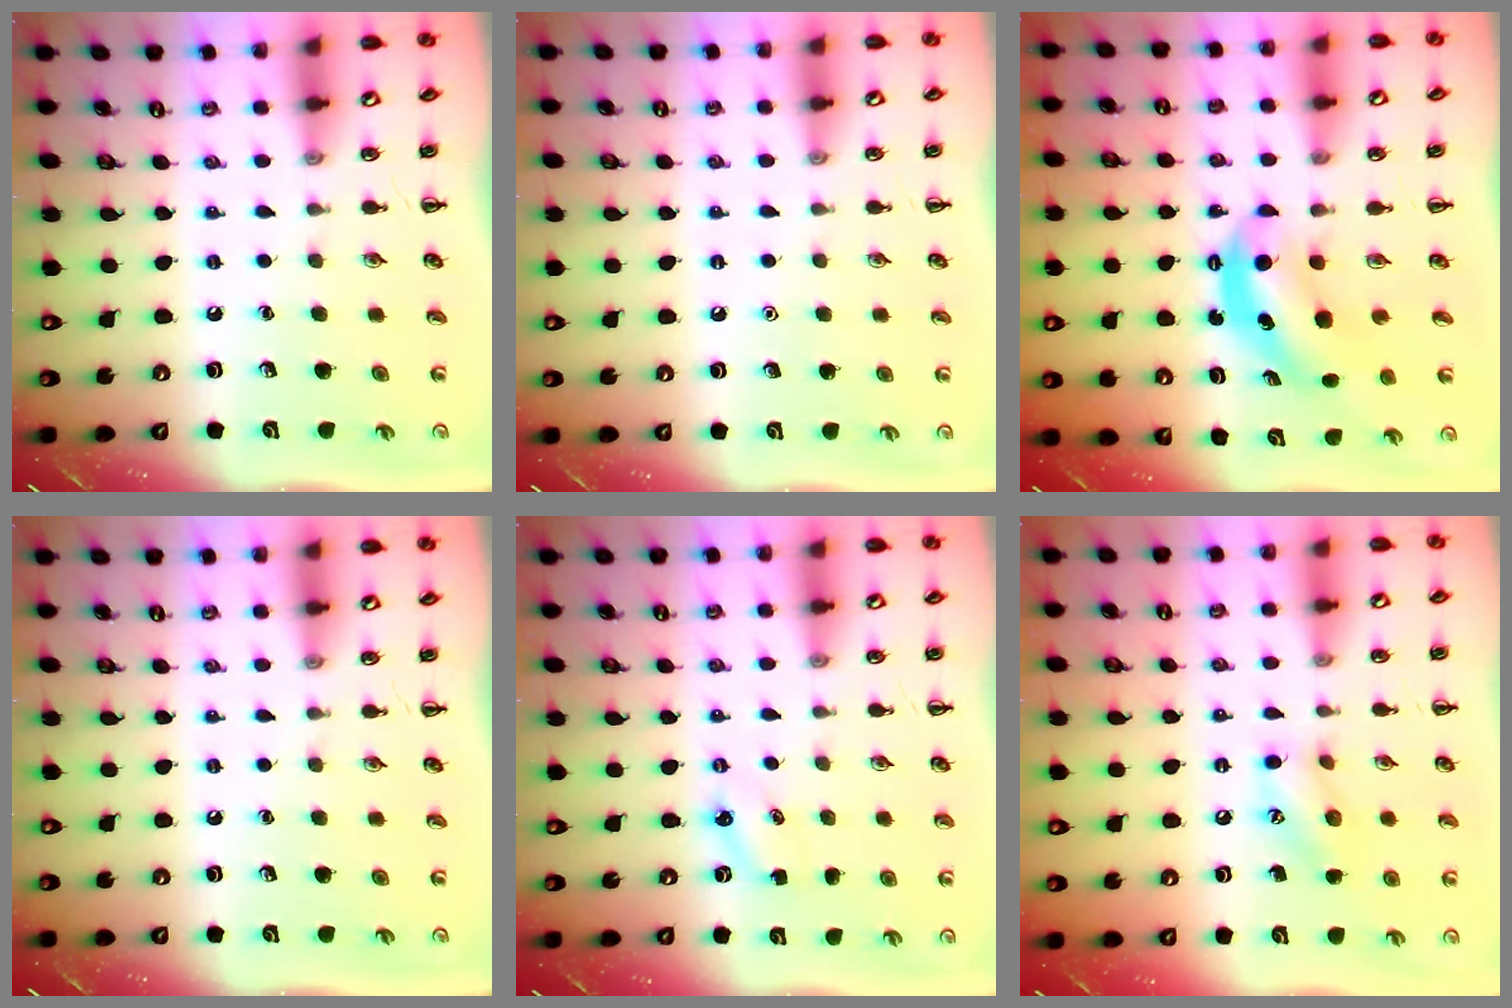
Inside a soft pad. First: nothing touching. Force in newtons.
{"total": 1.6, "press": 1.6, "slide": 0.1}
{"total": 6.2, "press": 6.2, "slide": 0.4}
{"total": 0.0}
{"total": 2.9, "press": 2.8, "slide": 0.9}
{"total": 10.1, "press": 10.0, "slide": 1.3}